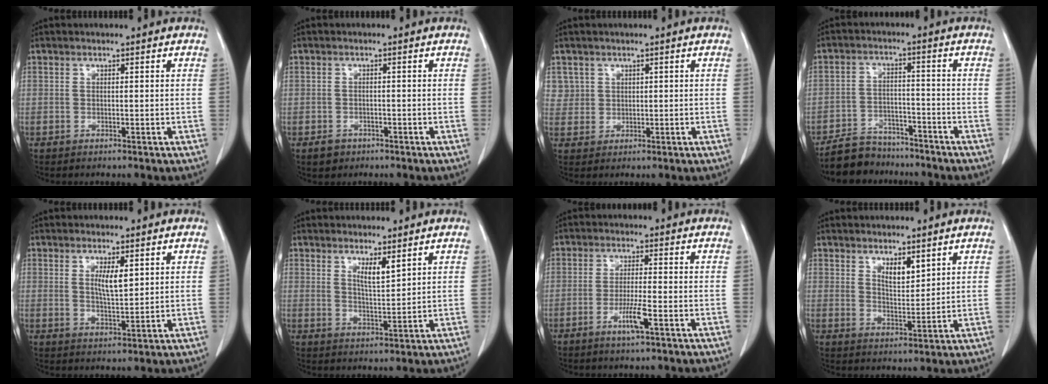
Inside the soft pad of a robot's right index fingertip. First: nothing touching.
{"total": 2.2, "force": [-1.4, 1.7, 0.5], "torque": [-0.011, 0.003, -0.018]}
{"total": 2.8, "force": [1.3, 2.5, -0.3], "torque": [0.023, 0.004, 0.018]}
{"total": 8.4, "force": [-7.6, 3.5, 1.4], "torque": [-0.030, 0.003, -0.134]}
{"total": 4.3, "force": [1.5, 1.0, 3.9], "torque": [-0.072, -0.005, 0.028]}
{"total": 3.7, "force": [2.2, 0.5, 2.9], "torque": [-0.052, -0.009, 0.042]}
{"total": 4.5, "force": [-2.2, -0.1, 4.0], "torque": [-0.077, -0.008, -0.042]}
{"total": 4.1, "force": [2.5, 1.3, 2.9], "torque": [-0.052, -0.006, 0.047]}